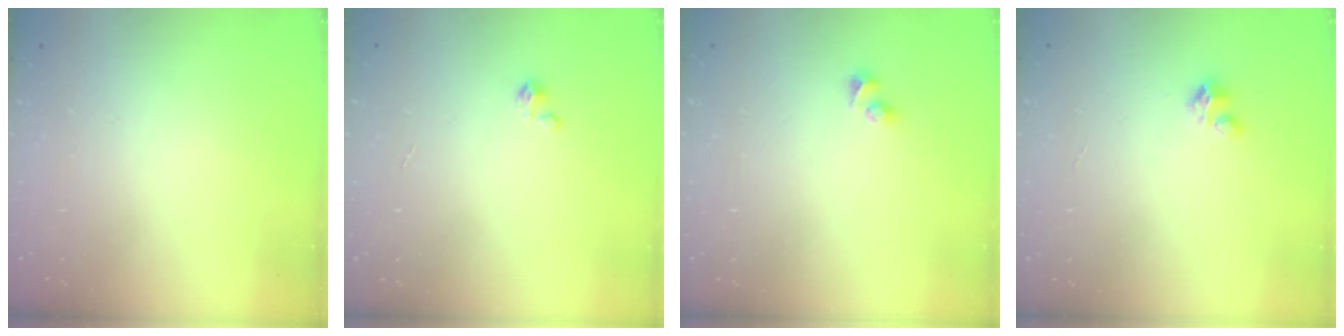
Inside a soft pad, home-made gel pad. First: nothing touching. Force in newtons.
{"total": 2.3, "press": 2.3, "slide": 0.2}
{"total": 2.1, "press": 1.7, "slide": 1.1}
{"total": 2.4, "press": 2.3, "slide": 0.2}